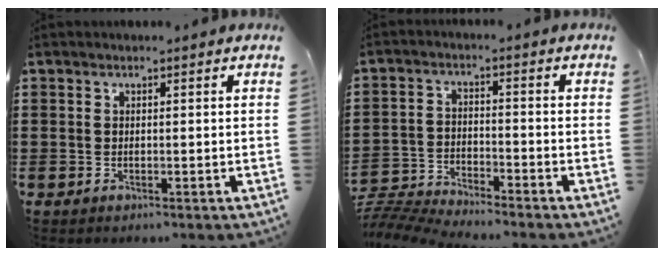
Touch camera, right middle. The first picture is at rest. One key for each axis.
{"total": 5.9, "fx": -5.9, "fy": 0.0, "fz": 0.6, "tx": -0.029, "ty": -0.006, "tz": -0.123}